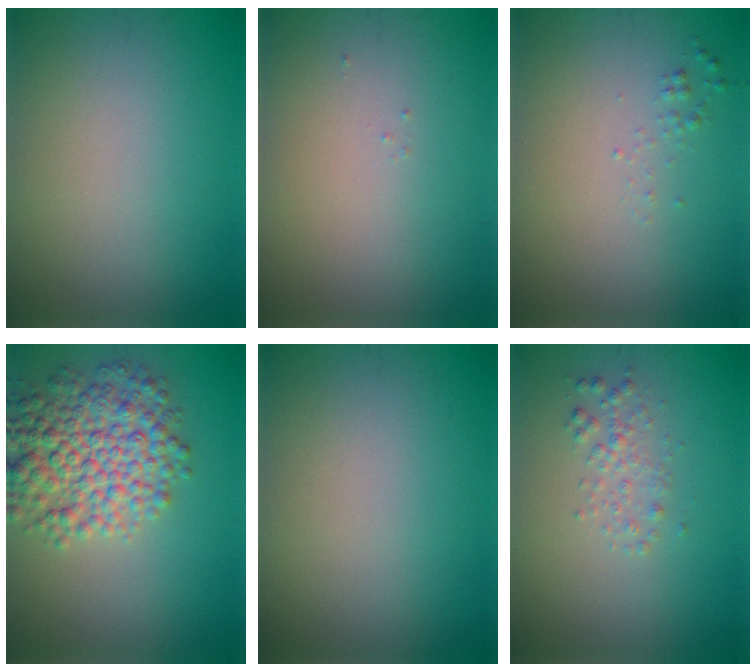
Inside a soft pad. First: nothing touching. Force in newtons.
{"total": 0.0}
{"total": 0.6, "press": 0.6, "slide": 0.0}
{"total": 7.3, "press": 7.3, "slide": 0.1}
{"total": 0.0}
{"total": 1.5, "press": 1.5, "slide": 0.0}